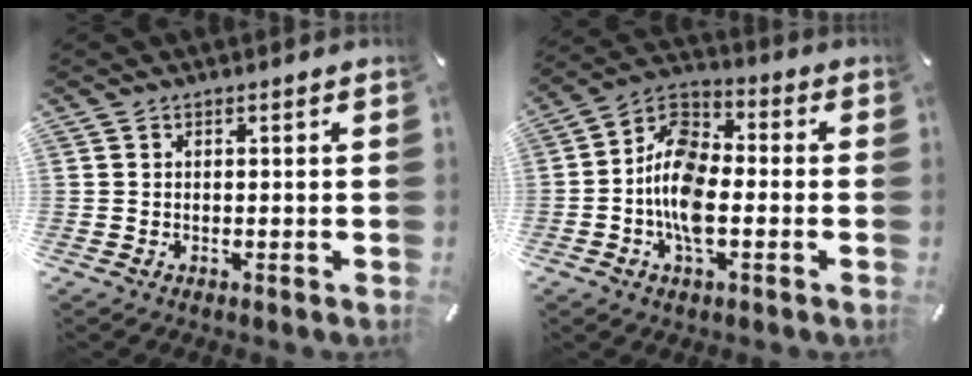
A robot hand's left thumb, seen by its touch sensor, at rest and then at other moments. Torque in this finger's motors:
{"motor_torque": [0.25, 1.21, 1.43, 0.18, 0.50]}